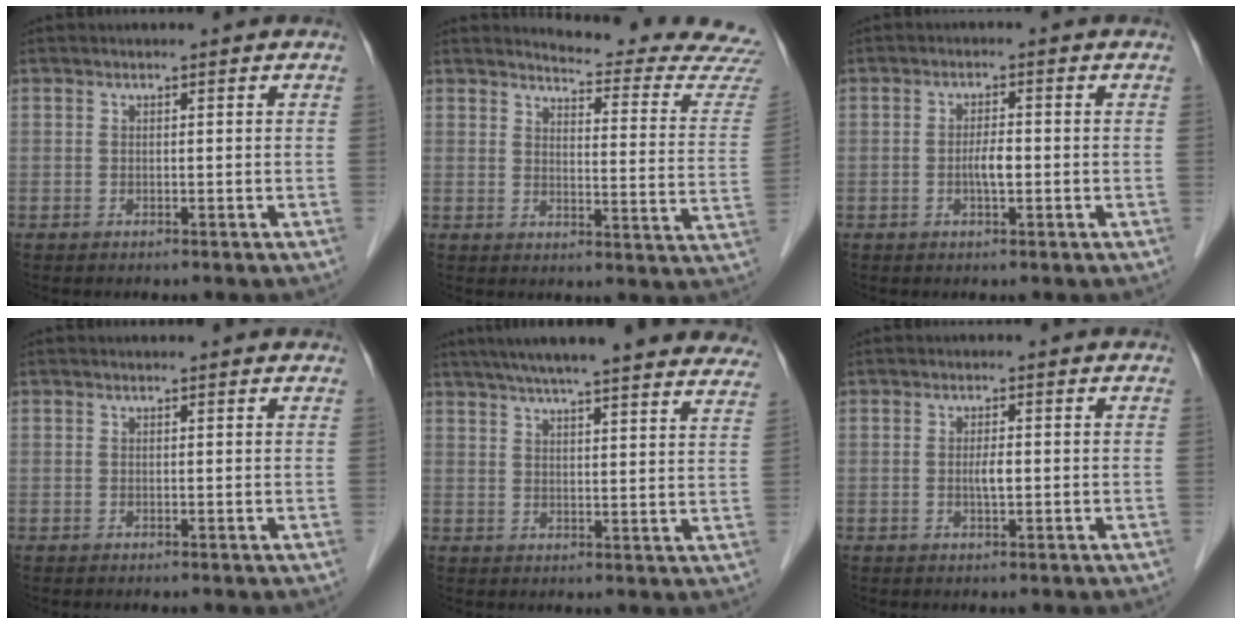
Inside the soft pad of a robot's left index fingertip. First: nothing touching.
{"total": 16.6, "force": [16.4, -0.2, 2.5], "torque": [-0.021, -0.126, 0.167]}
{"total": 2.5, "force": [-0.5, 0.6, 2.4], "torque": [-0.045, 0.003, -0.010]}
{"total": 2.2, "force": [2.0, 0.5, 0.6], "torque": [-0.015, 0.012, 0.016]}
{"total": 28.7, "force": [25.2, 3.3, 13.3], "torque": [-0.200, -0.017, 0.306]}
{"total": 1.8, "force": [-0.1, 0.4, 1.7], "torque": [-0.033, 0.001, -0.002]}